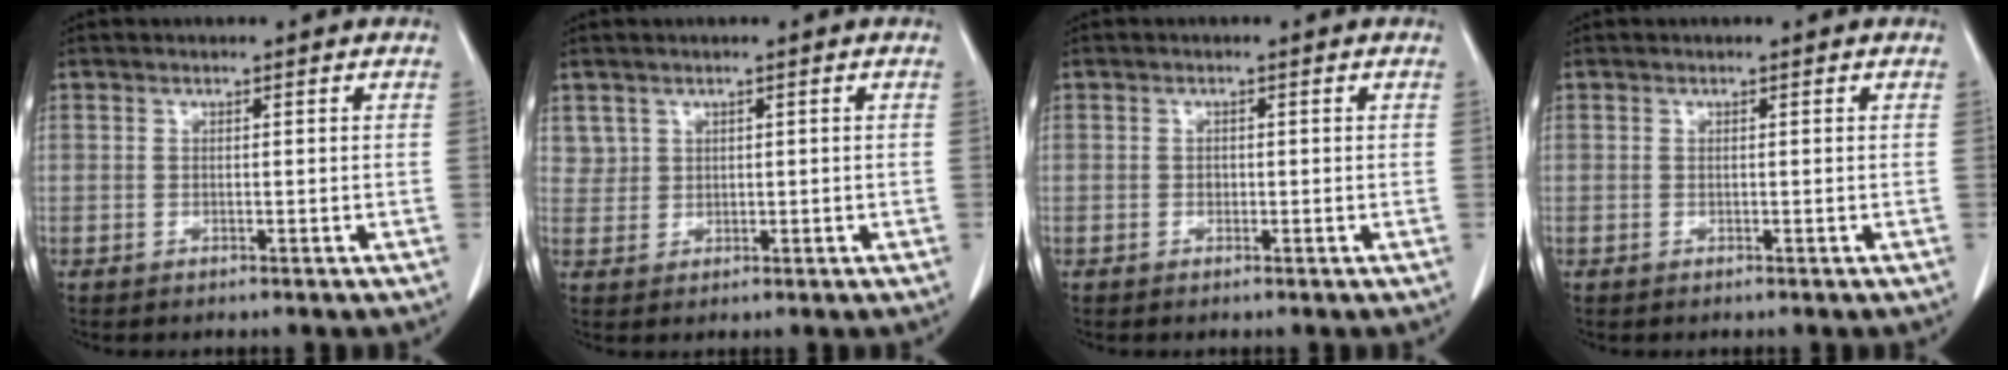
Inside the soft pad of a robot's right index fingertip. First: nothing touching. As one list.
[{"total": 2.3, "force": [1.3, 1.9, -0.1], "torque": [0.018, 0.006, 0.019]}, {"total": 0.6, "force": [0.0, 0.5, 0.3], "torque": [0.000, 0.004, 0.000]}, {"total": 0.0}]